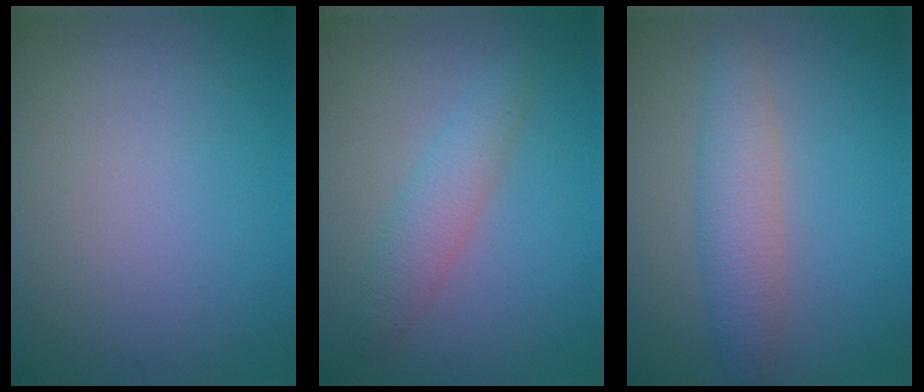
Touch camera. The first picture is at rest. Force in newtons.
{"total": 2.8, "press": 2.8, "slide": 0.0}
{"total": 3.7, "press": 3.7, "slide": 0.1}